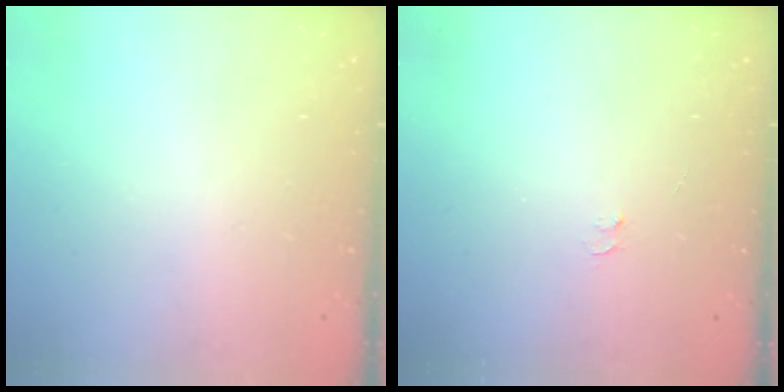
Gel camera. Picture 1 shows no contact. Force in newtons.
{"total": 3.4, "press": 3.4, "slide": 0.3}